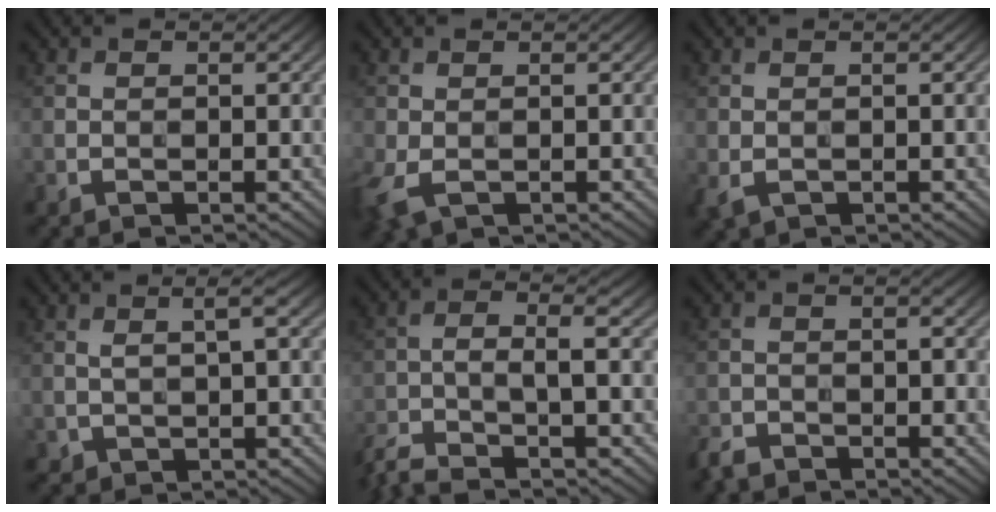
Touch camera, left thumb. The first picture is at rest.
{"total": 3.9, "force": [-1.3, 2.2, 2.9], "torque": [-0.088, -0.009, -0.026]}
{"total": 1.7, "force": [-0.4, 1.2, 1.2], "torque": [-0.035, -0.007, -0.006]}
{"total": 2.6, "force": [0.6, 1.0, 2.4], "torque": [-0.051, 0.002, 0.016]}
{"total": 5.5, "force": [-3.6, 0.9, 4.1], "torque": [-0.070, -0.002, -0.087]}
{"total": 3.2, "force": [-2.6, 1.3, 1.2], "torque": [-0.023, -0.003, -0.059]}